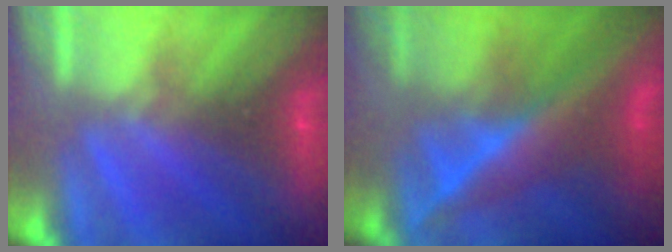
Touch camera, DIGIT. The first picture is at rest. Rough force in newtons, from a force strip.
{"total": 9.1}